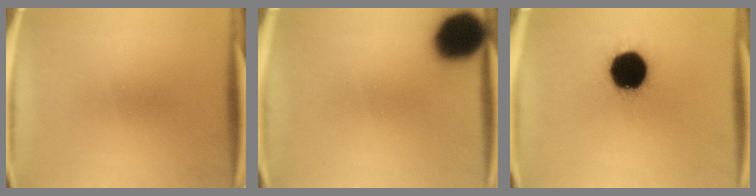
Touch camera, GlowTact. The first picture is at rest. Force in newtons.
{"total": 16.4}
{"total": 20.0}